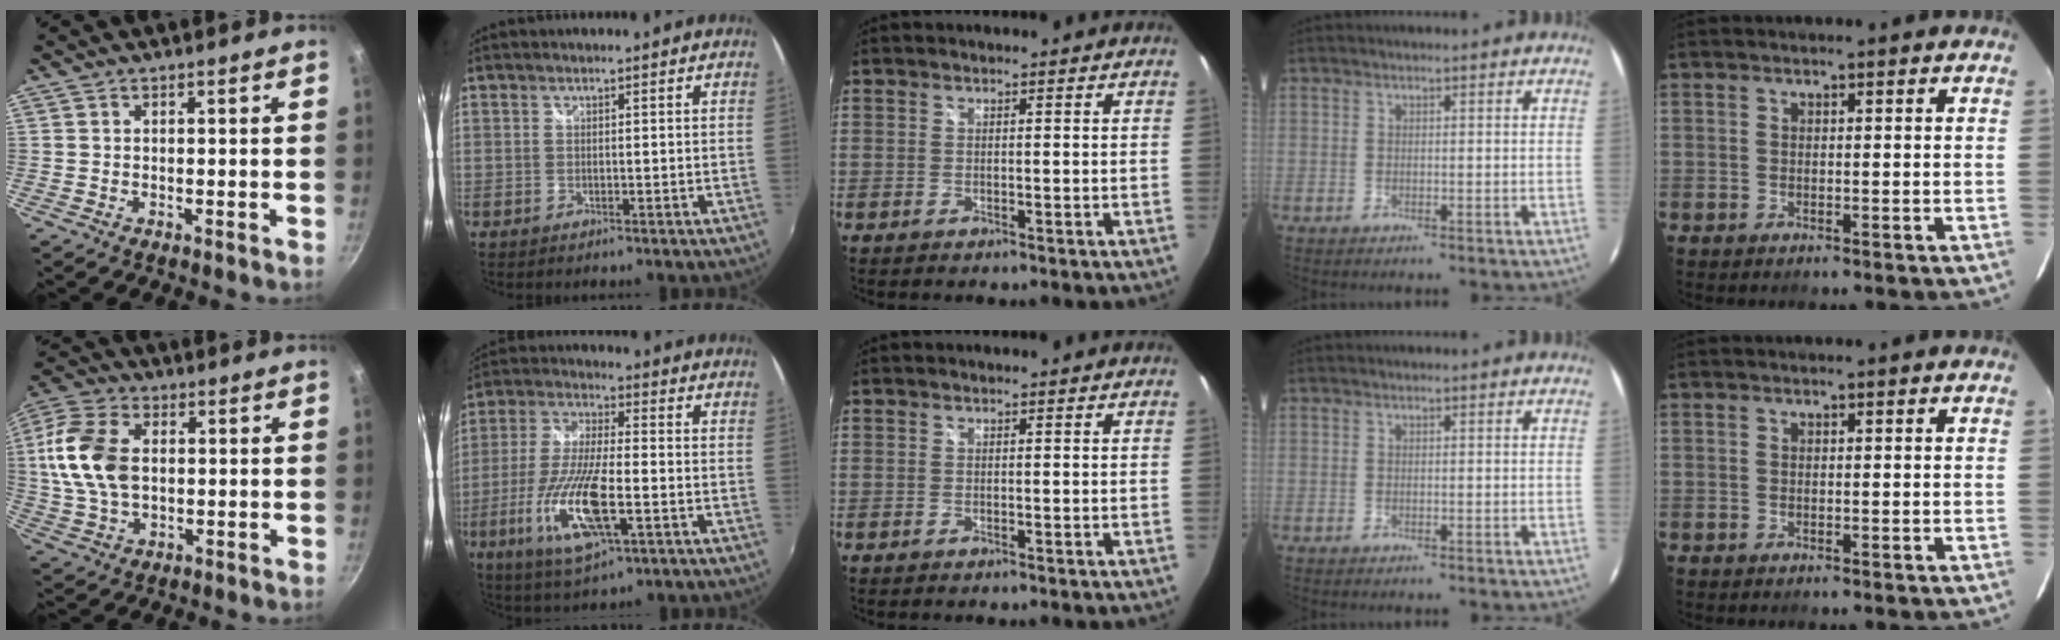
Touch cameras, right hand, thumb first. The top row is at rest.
{"thumb": {"total": 13.8, "force": [1.4, 9.0, 10.3], "torque": [-0.197, 0.011, 0.018]}, "index": {"total": 15.1, "force": [-5.1, 4.0, 13.6], "torque": [-0.288, -0.019, -0.097]}}